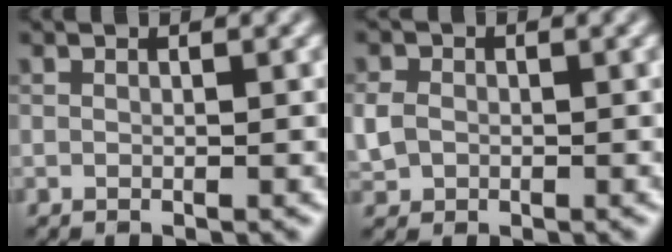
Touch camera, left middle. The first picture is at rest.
{"total": 2.0, "force": [-0.1, 1.8, 1.0], "torque": [-0.020, -0.001, -0.007]}